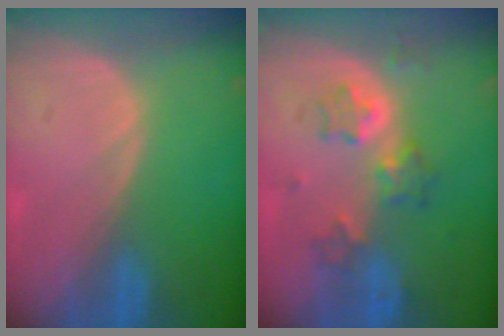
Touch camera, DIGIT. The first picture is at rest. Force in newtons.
{"total": 5.4, "press": 5.4, "slide": 0.5}